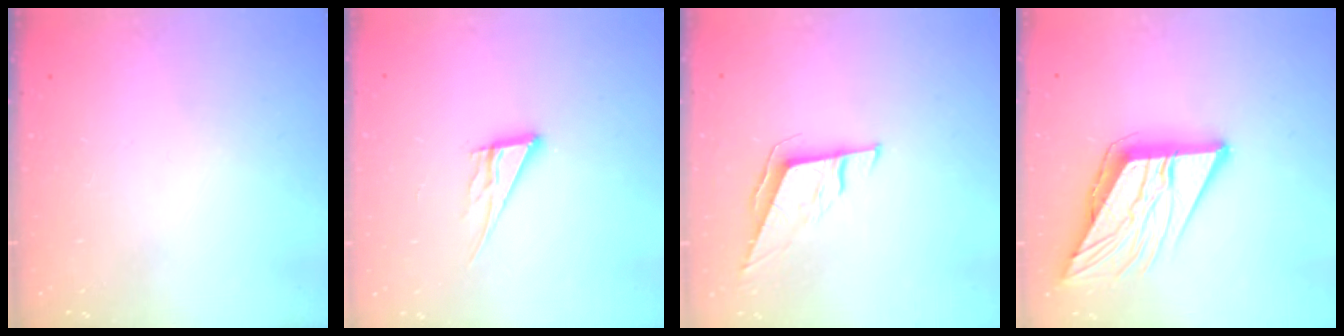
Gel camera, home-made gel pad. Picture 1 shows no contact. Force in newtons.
{"total": 7.1, "press": 7.1, "slide": 0.2}
{"total": 6.0, "press": 5.9, "slide": 0.9}
{"total": 12.8, "press": 12.7, "slide": 1.5}